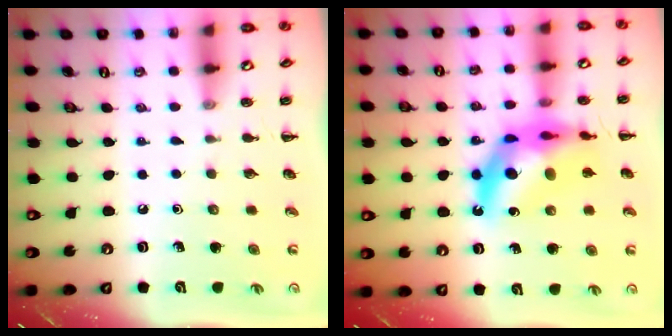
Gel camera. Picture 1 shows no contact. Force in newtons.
{"total": 15.6, "press": 15.0, "slide": 4.5}